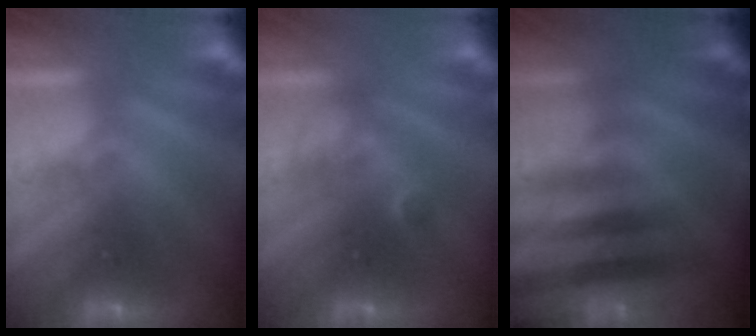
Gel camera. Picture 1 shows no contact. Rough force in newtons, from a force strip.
{"total": 2.4}
{"total": 2.9}